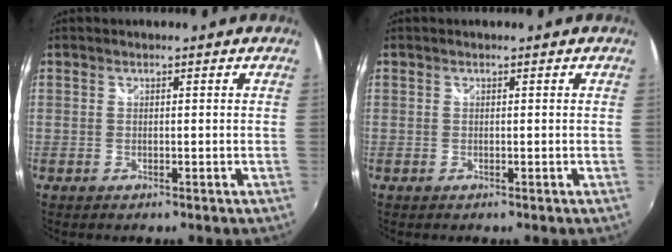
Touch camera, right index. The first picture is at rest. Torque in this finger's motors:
{"motor_torque": [0.00, 0.00, -0.03, 0.00]}